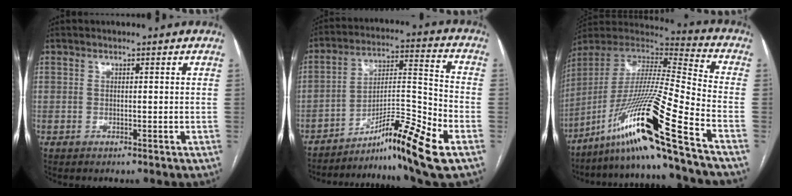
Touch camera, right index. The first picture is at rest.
{"total": 14.6, "force": [-9.1, -0.4, 11.3], "torque": [-0.197, 0.002, -0.147]}
{"total": 22.5, "force": [-13.5, -1.7, 17.9], "torque": [-0.360, -0.024, -0.255]}